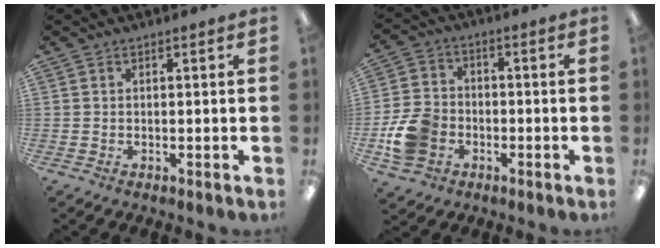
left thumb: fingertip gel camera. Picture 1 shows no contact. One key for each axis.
{"total": 10.4, "fx": -3.5, "fy": 8.2, "fz": 5.3, "tx": -0.113, "ty": 0.026, "tz": -0.062}